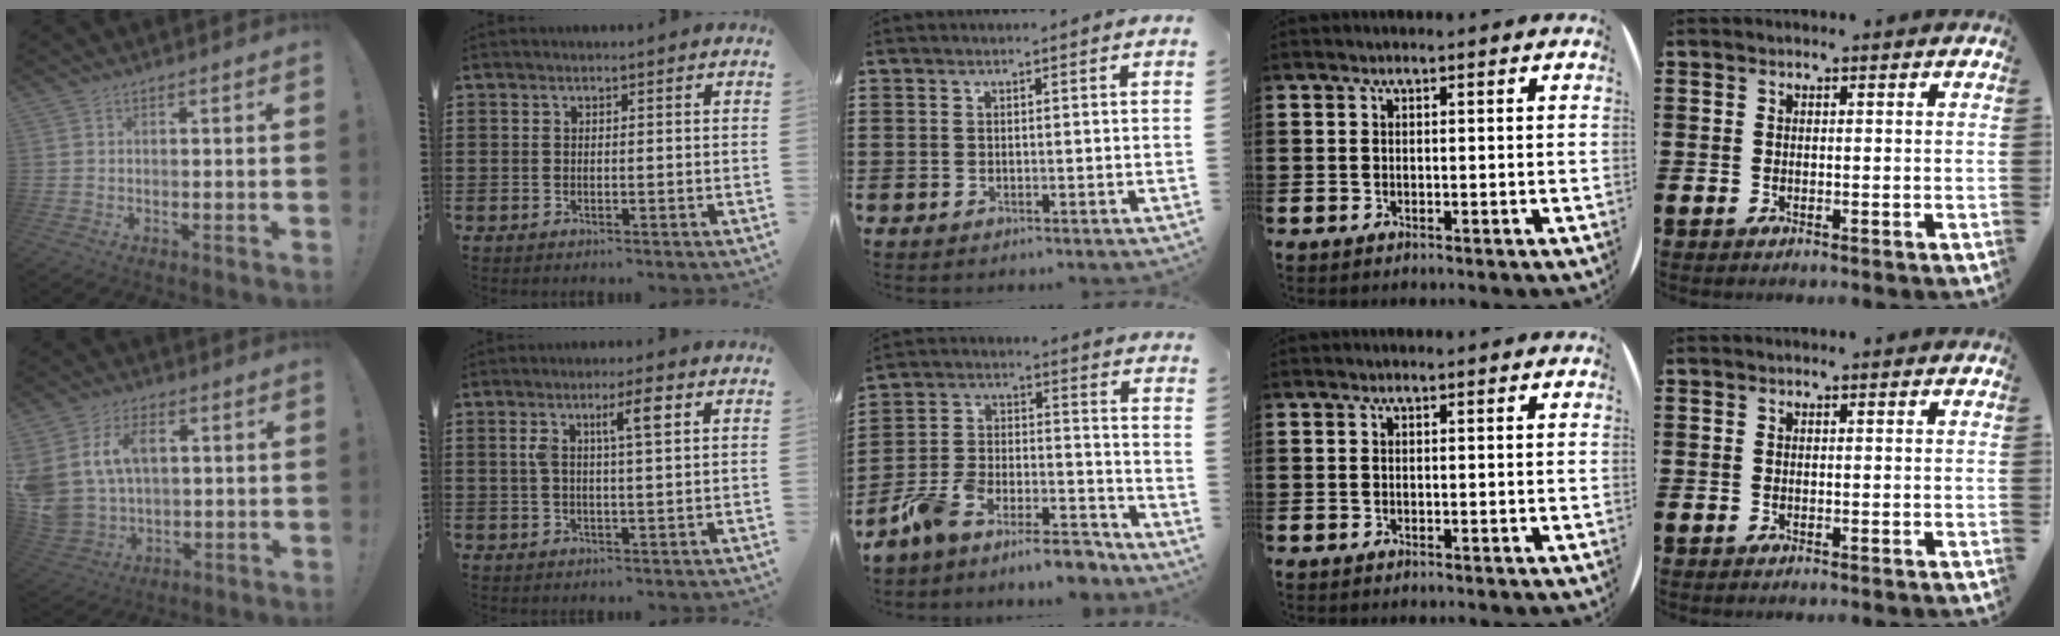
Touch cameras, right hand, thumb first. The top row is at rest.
{"thumb": {"total": 13.1, "force": [4.0, 9.5, 8.1], "torque": [-0.161, -0.014, 0.079]}, "index": {"total": 5.5, "force": [1.8, 1.0, 5.1], "torque": [-0.098, 0.004, 0.024]}, "middle": {"total": 9.7, "force": [-9.2, 1.3, 2.7], "torque": [-0.044, 0.027, -0.180]}}